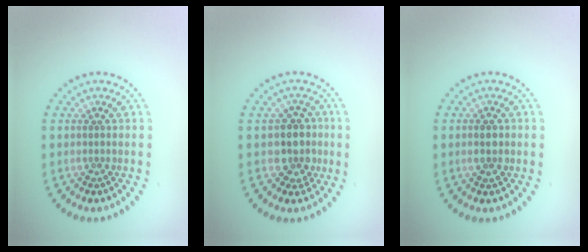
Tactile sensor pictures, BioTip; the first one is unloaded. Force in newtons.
{"total": 3.0, "press": 2.6, "slide": 1.5}
{"total": 2.0, "press": 2.0, "slide": 0.1}